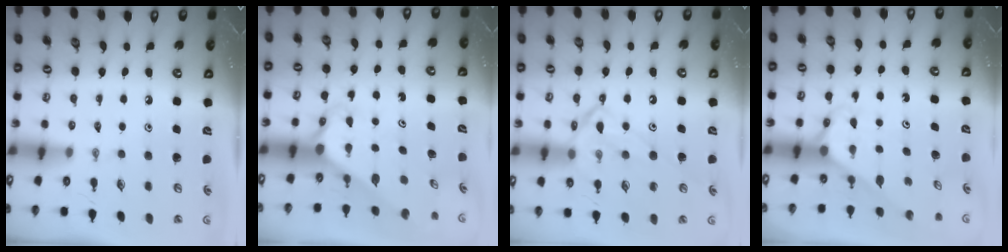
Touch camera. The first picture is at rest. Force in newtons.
{"total": 3.1, "press": 3.1, "slide": 0.2}
{"total": 14.8, "press": 14.8, "slide": 1.0}
{"total": 2.7, "press": 2.7, "slide": 0.2}